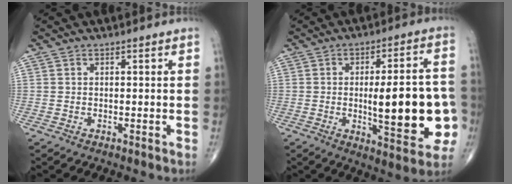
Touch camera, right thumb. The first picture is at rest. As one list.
[{"total": 19.3, "force": [-2.2, 6.3, 18.1], "torque": [-0.230, 0.011, -0.022]}]